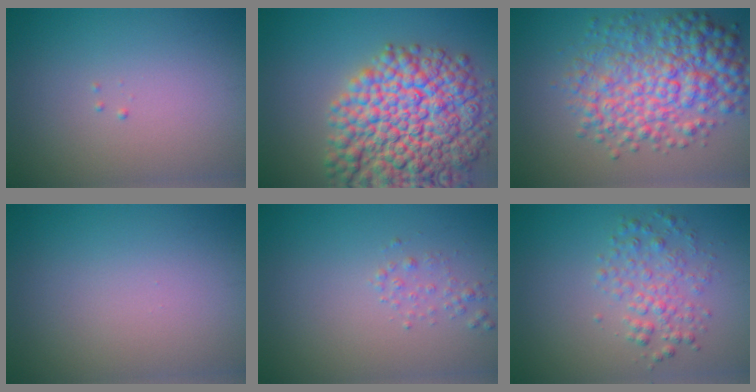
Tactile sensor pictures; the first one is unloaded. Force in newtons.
{"total": 13.3, "press": 13.3, "slide": 0.5}
{"total": 7.9, "press": 7.9, "slide": 0.1}
{"total": 0.0}
{"total": 1.0, "press": 1.0, "slide": 0.0}
{"total": 2.8, "press": 2.8, "slide": 0.0}